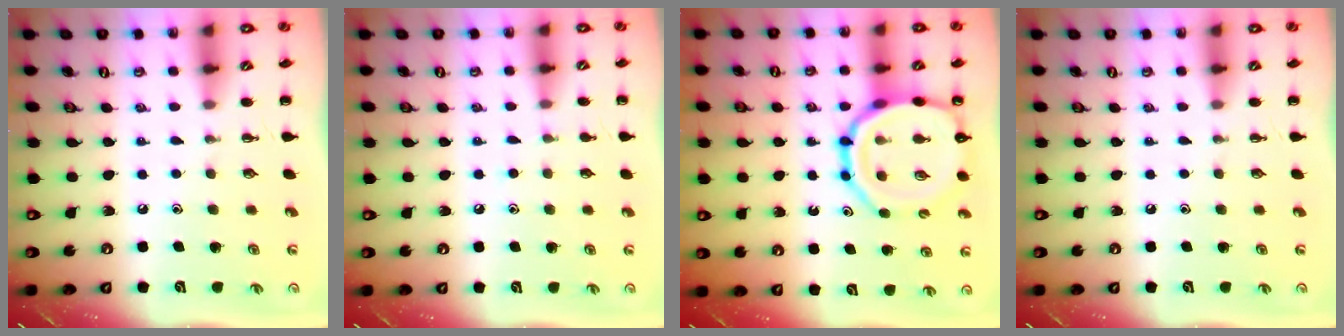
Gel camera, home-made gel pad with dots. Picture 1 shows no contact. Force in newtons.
{"total": 4.2, "press": 3.8, "slide": 1.7}
{"total": 17.0, "press": 16.8, "slide": 2.5}
{"total": 0.0}